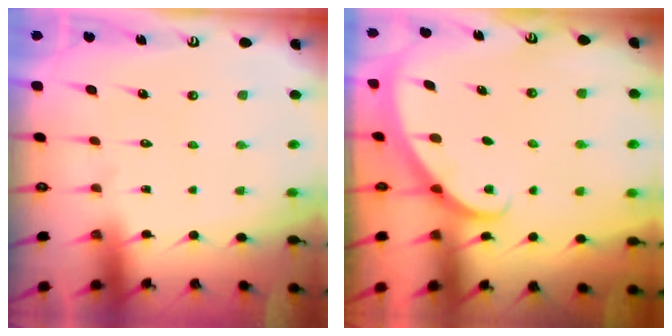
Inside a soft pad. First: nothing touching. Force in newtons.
{"total": 2.1, "press": 2.1, "slide": 0.1}